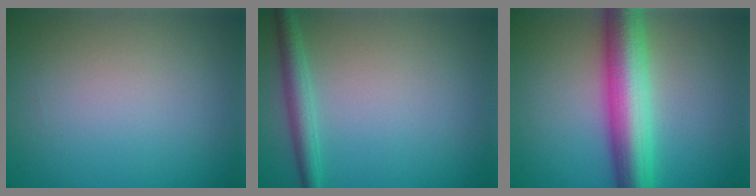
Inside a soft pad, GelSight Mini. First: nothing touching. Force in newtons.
{"total": 2.3, "press": 2.3, "slide": 0.1}
{"total": 8.3, "press": 8.2, "slide": 0.2}